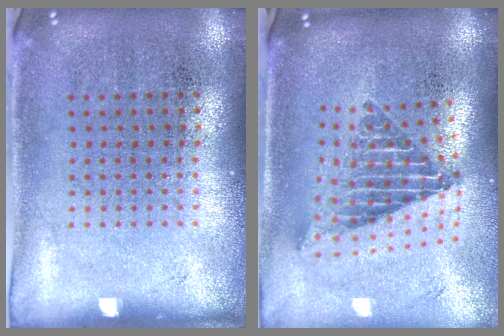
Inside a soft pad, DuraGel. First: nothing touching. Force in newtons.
{"total": 2.4, "press": 1.7, "slide": 1.7}